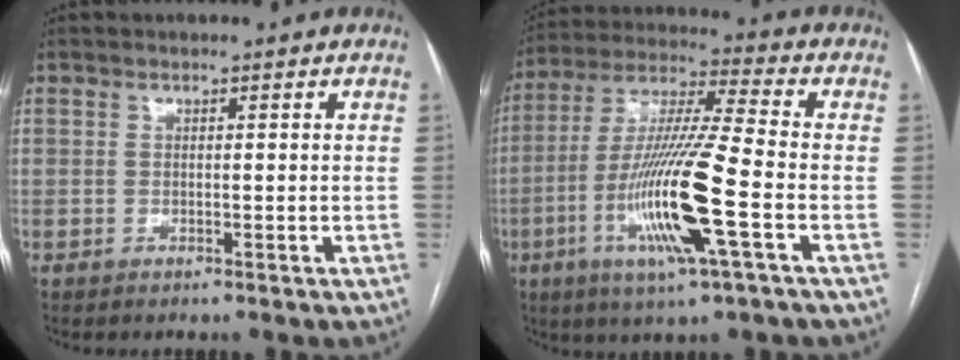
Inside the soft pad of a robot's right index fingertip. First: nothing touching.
{"total": 17.0, "force": [-5.2, 0.3, 16.2], "torque": [-0.325, -0.014, -0.099]}